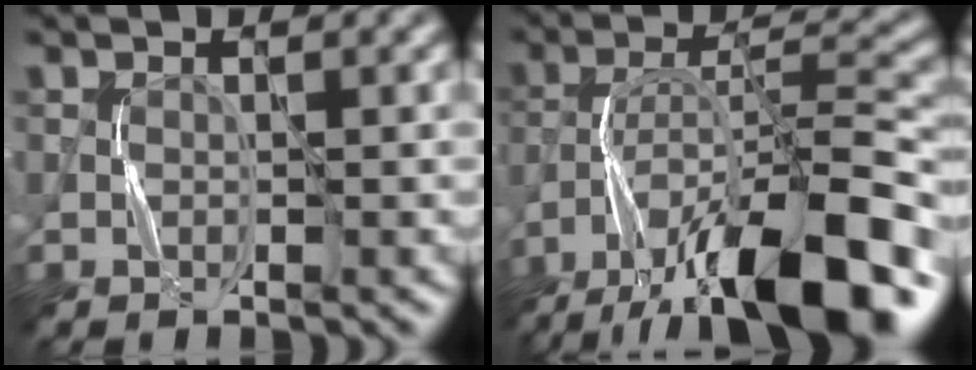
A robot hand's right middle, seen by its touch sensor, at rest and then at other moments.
{"total": 15.3, "force": [-10.6, 4.0, 10.2], "torque": [-0.176, 0.015, -0.171]}